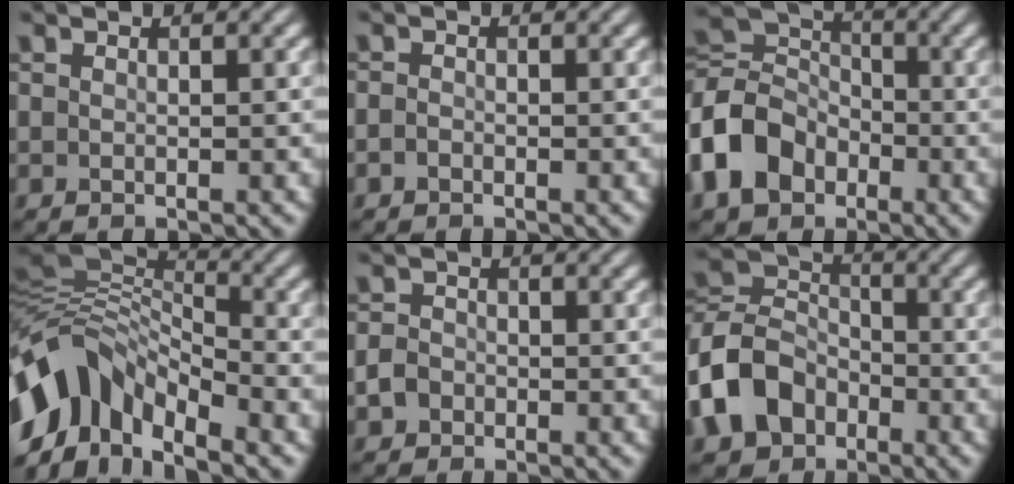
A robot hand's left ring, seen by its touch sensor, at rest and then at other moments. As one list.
[{"total": 0.7, "force": [-0.4, 0.5, 0.3], "torque": [-0.004, -0.002, -0.010]}, {"total": 7.7, "force": [-3.2, 5.8, 3.9], "torque": [-0.082, 0.012, -0.084]}, {"total": 9.3, "force": [-4.7, 5.5, 5.8], "torque": [-0.104, 0.010, -0.103]}, {"total": 1.7, "force": [-0.8, 1.4, 0.6], "torque": [-0.006, 0.002, -0.020]}, {"total": 8.0, "force": [-3.6, 6.0, 3.8], "torque": [-0.080, 0.008, -0.092]}]